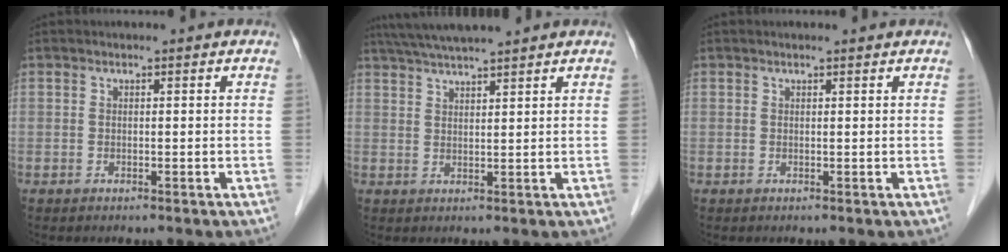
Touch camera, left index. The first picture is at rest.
{"total": 8.2, "force": [7.2, -0.3, 3.9], "torque": [-0.067, 0.032, 0.113]}
{"total": 0.9, "force": [0.9, -0.1, 0.3], "torque": [-0.009, 0.004, 0.014]}